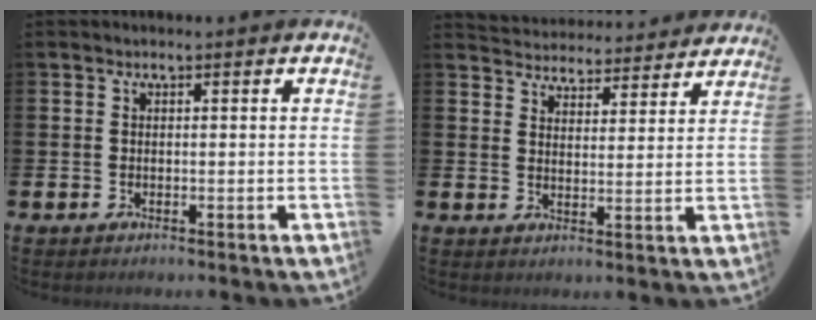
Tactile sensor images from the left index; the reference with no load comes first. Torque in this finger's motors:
{"motor_torque": [1.04, -1.09, 0.29, 0.00]}